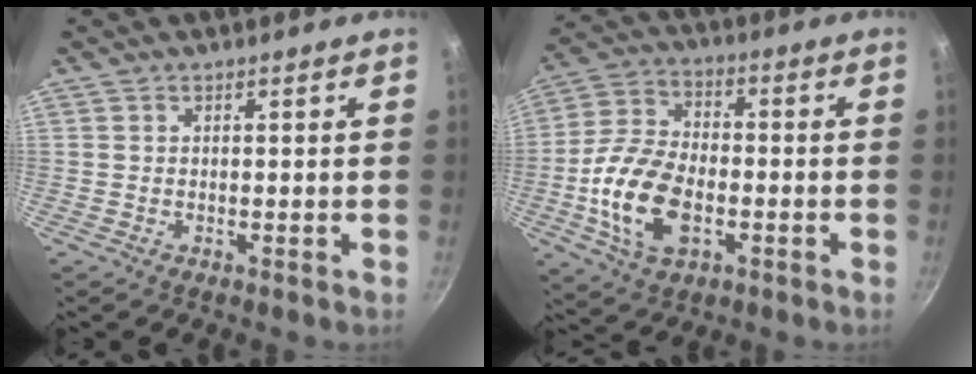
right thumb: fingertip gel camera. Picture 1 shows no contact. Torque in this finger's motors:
{"motor_torque": [-0.12, 0.66, 0.60, 0.15, 0.19]}